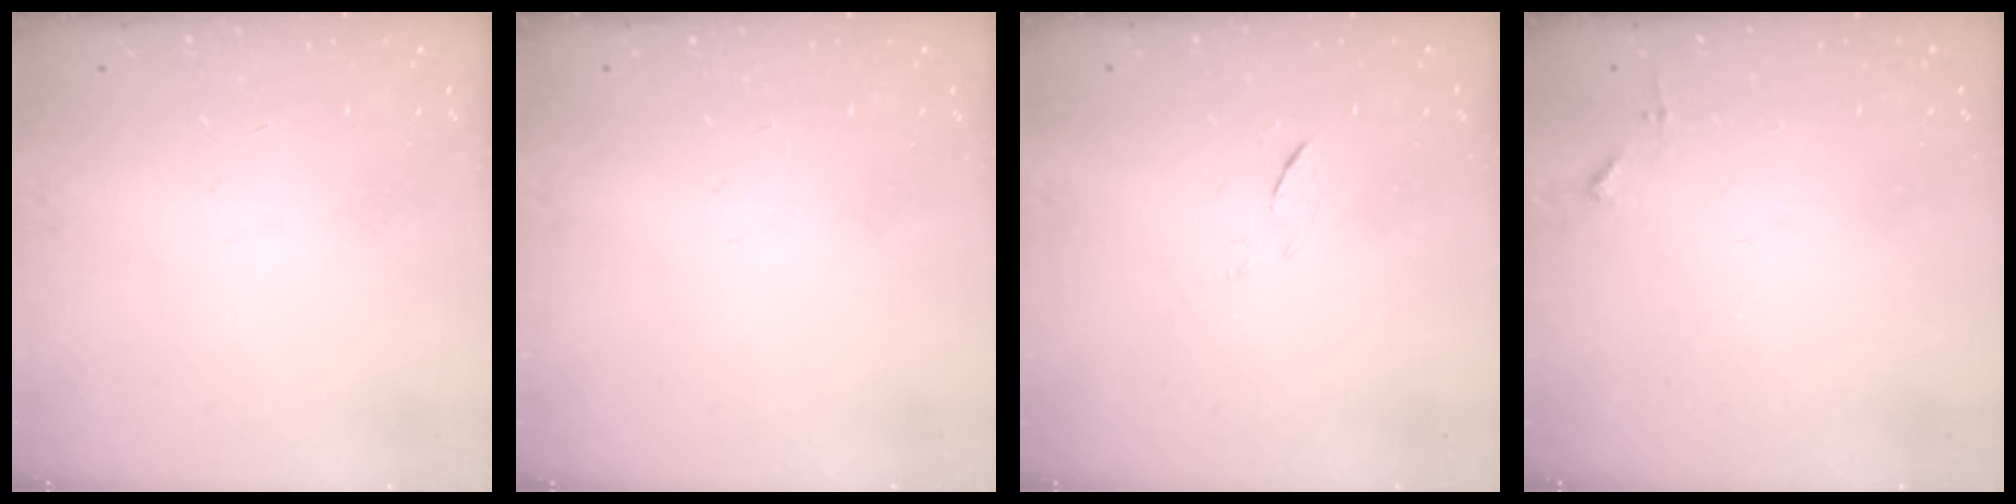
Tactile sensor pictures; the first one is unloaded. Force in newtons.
{"total": 0.0}
{"total": 5.5, "press": 5.4, "slide": 0.7}
{"total": 3.7, "press": 3.7, "slide": 0.5}